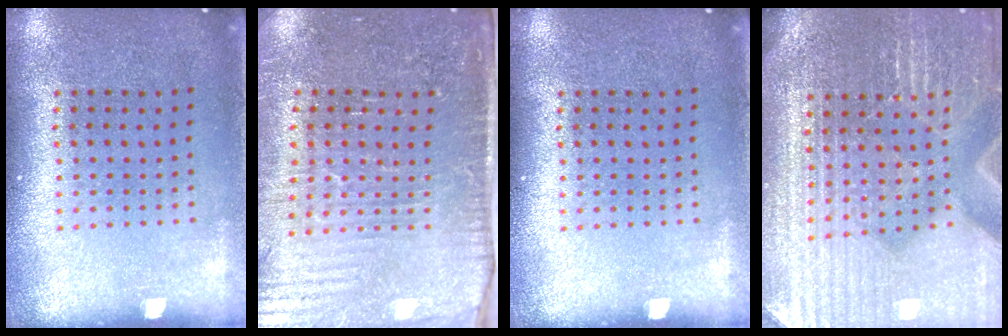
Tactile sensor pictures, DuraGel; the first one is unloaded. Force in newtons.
{"total": 4.2, "press": 3.8, "slide": 1.7}
{"total": 0.0}
{"total": 4.7, "press": 4.4, "slide": 1.5}